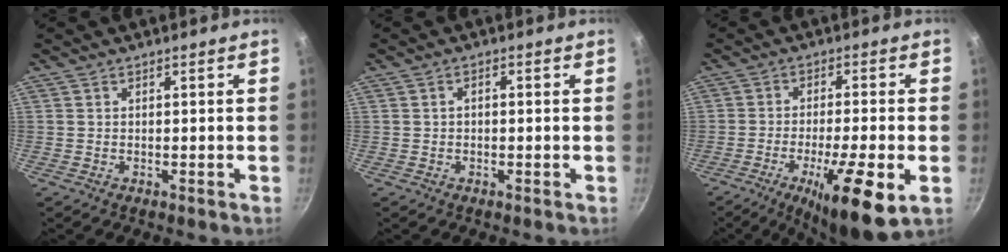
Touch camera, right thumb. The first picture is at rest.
{"total": 1.2, "force": [-0.1, 0.8, 0.9], "torque": [-0.018, 0.008, -0.003]}
{"total": 15.0, "force": [-5.3, 3.4, 13.6], "torque": [-0.212, 0.010, -0.080]}